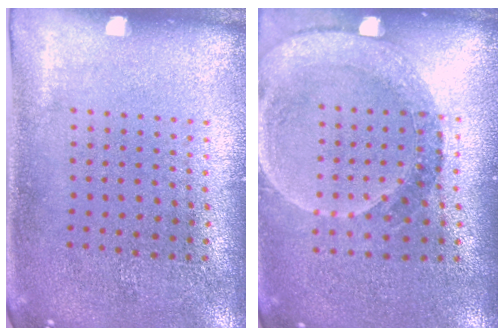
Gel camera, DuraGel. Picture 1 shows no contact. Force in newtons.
{"total": 1.5, "press": 1.4, "slide": 0.5}